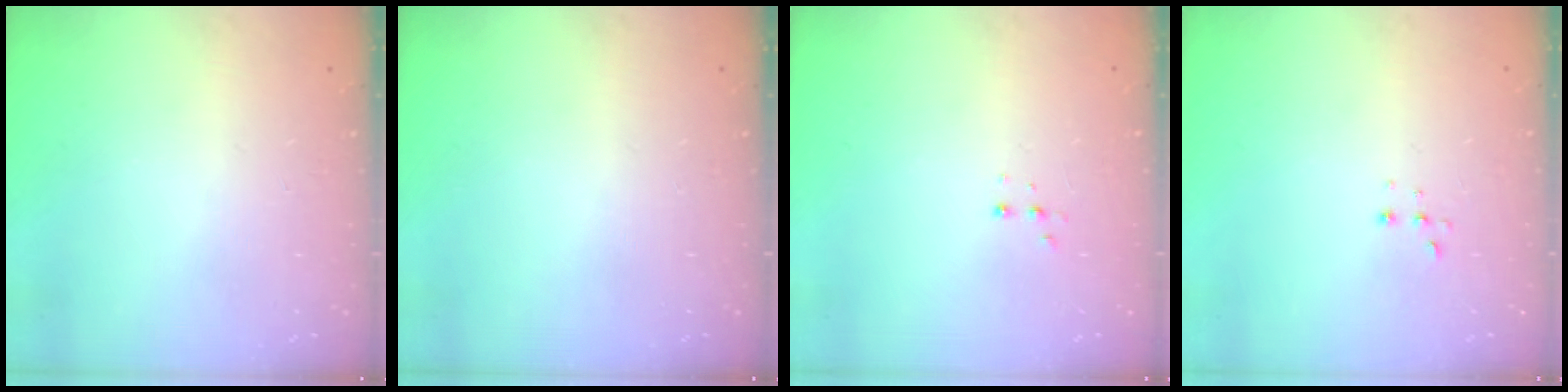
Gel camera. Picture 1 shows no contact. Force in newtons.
{"total": 0.0}
{"total": 3.0, "press": 2.9, "slide": 0.7}
{"total": 2.2, "press": 2.2, "slide": 0.5}